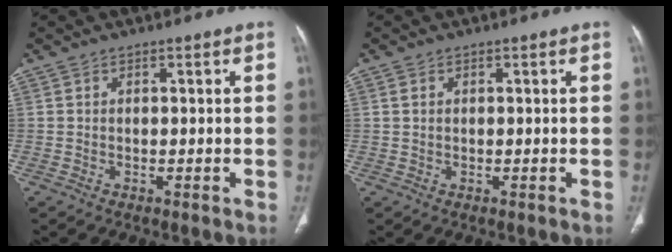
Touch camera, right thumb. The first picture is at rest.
{"total": 0.9, "force": [0.4, 0.6, 0.6], "torque": [-0.012, 0.001, 0.008]}